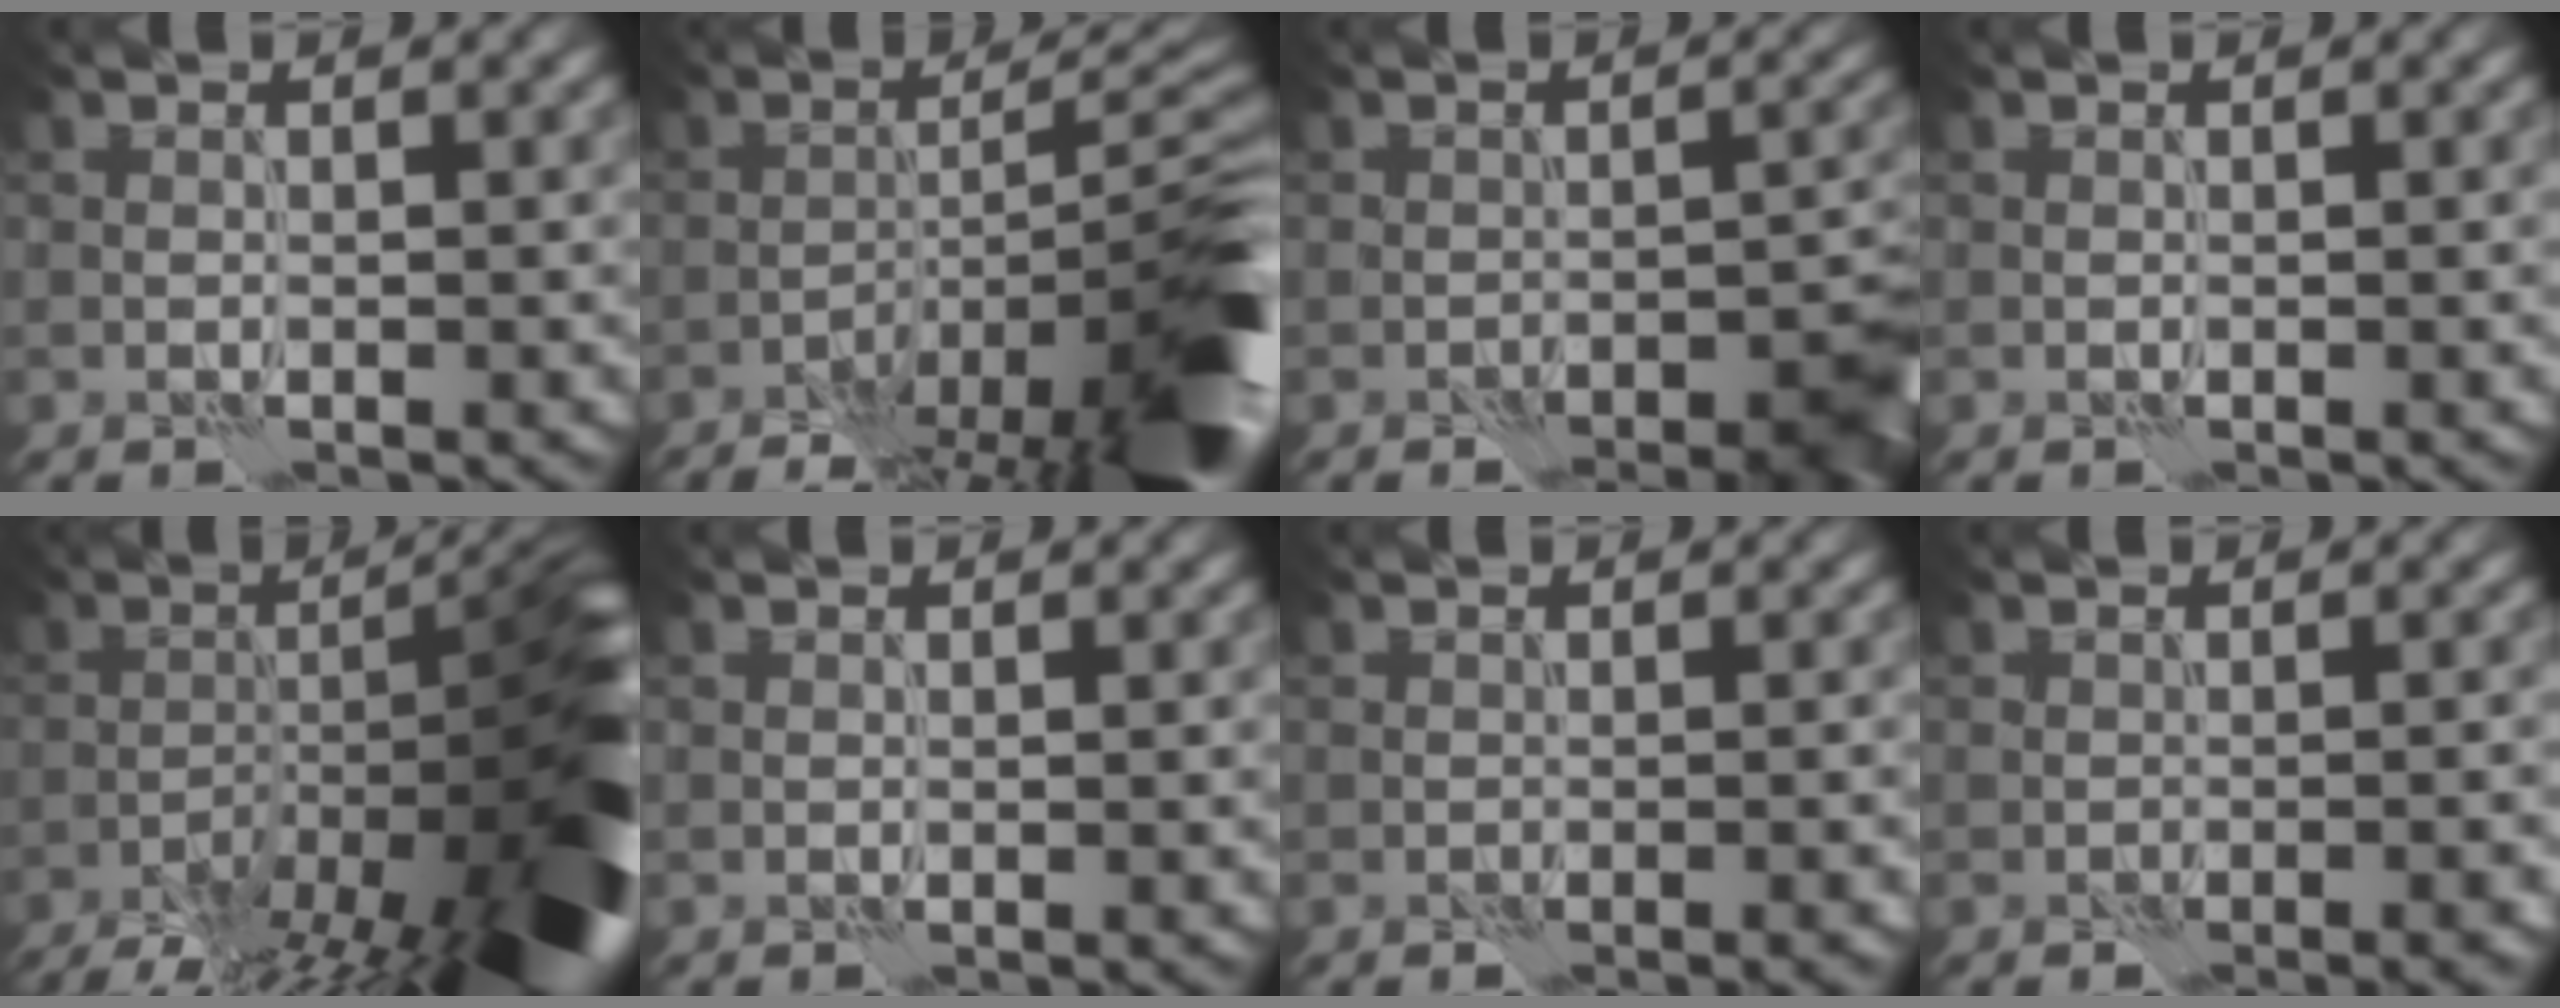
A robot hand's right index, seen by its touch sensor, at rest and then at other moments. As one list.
[{"total": 12.1, "force": [-6.9, 3.5, 9.3], "torque": [-0.129, 0.008, -0.106]}, {"total": 4.1, "force": [-2.7, 2.0, 2.5], "torque": [-0.014, -0.006, -0.032]}, {"total": 0.0}, {"total": 16.2, "force": [-7.5, 5.5, 13.3], "torque": [-0.173, -0.007, -0.115]}, {"total": 0.0}, {"total": 1.5, "force": [0.6, -0.4, -1.3], "torque": [0.018, -0.002, 0.007]}, {"total": 0.9, "force": [0.2, -0.3, -0.8], "torque": [0.013, -0.002, 0.002]}]